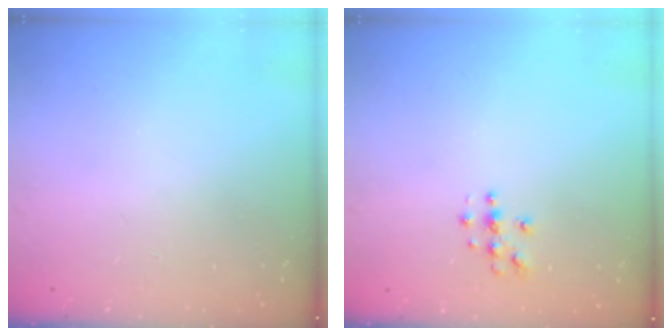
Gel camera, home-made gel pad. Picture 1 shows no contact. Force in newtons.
{"total": 3.6, "press": 3.6, "slide": 0.4}